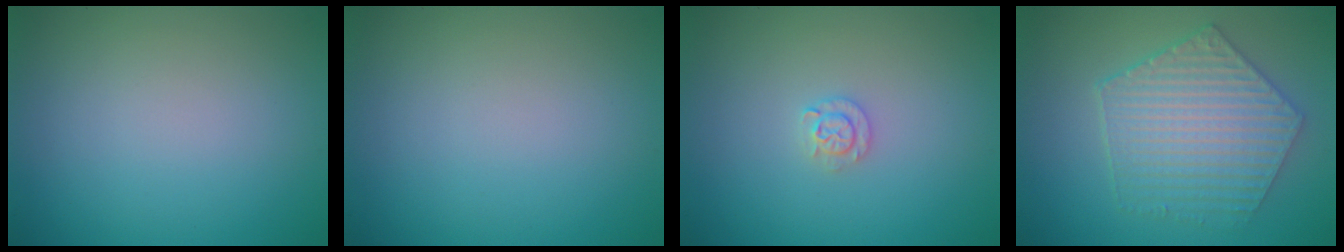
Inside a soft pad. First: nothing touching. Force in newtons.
{"total": 0.0}
{"total": 1.3, "press": 1.3, "slide": 0.2}
{"total": 5.8, "press": 4.7, "slide": 3.4}